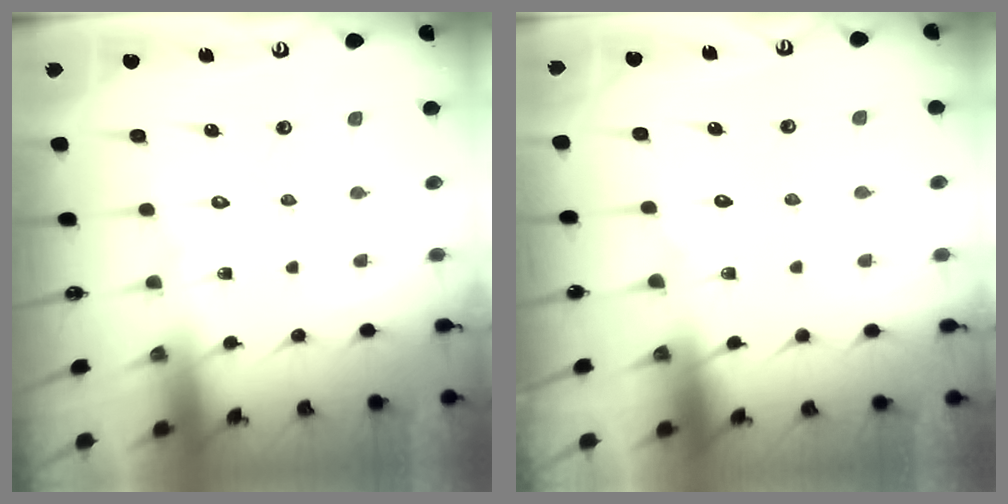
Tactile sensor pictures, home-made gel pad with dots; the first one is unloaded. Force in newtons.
{"total": 4.7, "press": 4.6, "slide": 0.5}